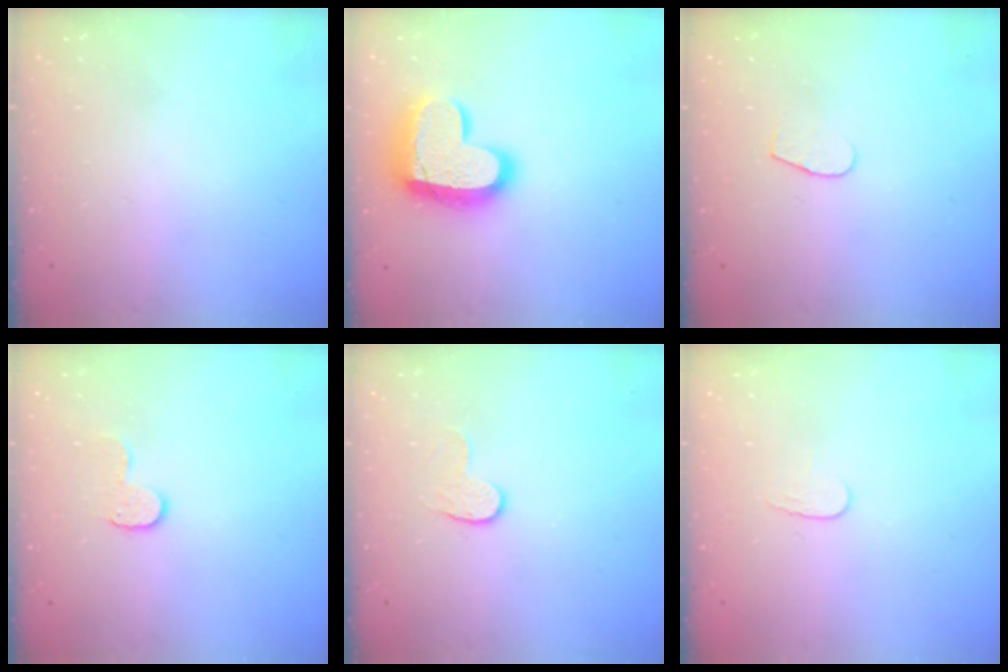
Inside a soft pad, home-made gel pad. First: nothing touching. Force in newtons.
{"total": 17.6, "press": 17.6, "slide": 1.5}
{"total": 4.6, "press": 4.6, "slide": 0.4}
{"total": 6.5, "press": 6.4, "slide": 0.4}
{"total": 4.1, "press": 4.1, "slide": 0.4}
{"total": 3.7, "press": 3.7, "slide": 0.4}